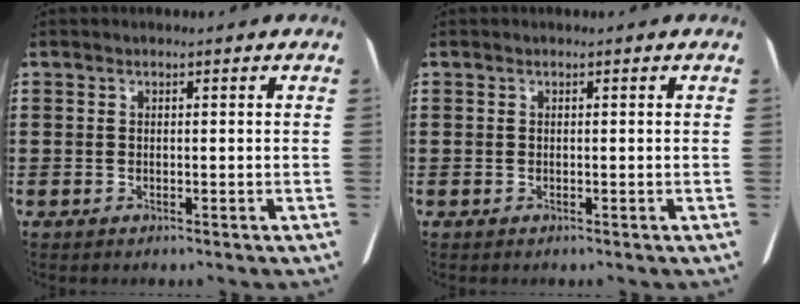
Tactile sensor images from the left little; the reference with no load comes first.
{"total": 0.0}